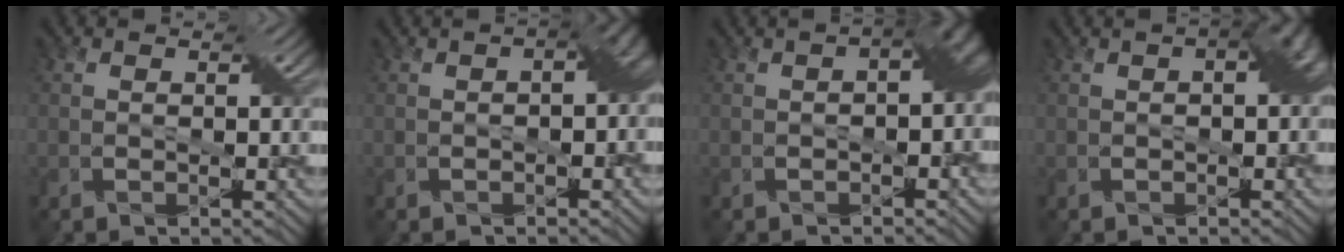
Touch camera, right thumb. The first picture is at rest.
{"total": 4.6, "force": [-0.4, 2.6, 3.8], "torque": [-0.043, 0.002, -0.004]}
{"total": 5.8, "force": [-0.5, 3.0, 4.9], "torque": [-0.061, 0.003, -0.007]}
{"total": 4.0, "force": [0.3, 1.8, 3.5], "torque": [-0.039, 0.011, 0.004]}